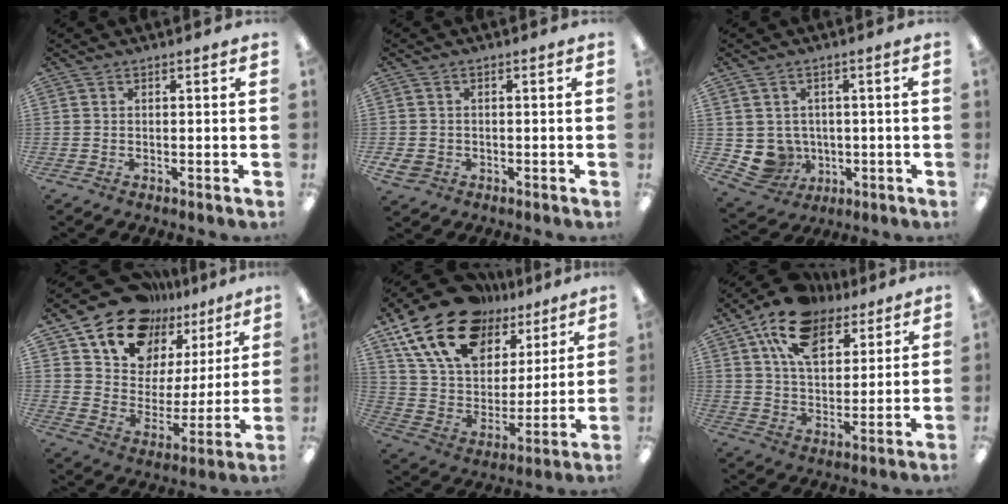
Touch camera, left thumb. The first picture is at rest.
{"total": 2.8, "force": [-1.0, 2.4, 1.0], "torque": [-0.030, 0.000, -0.022]}
{"total": 6.4, "force": [0.1, 6.3, 1.3], "torque": [-0.046, -0.008, 0.010]}
{"total": 16.2, "force": [13.2, 8.6, 3.8], "torque": [-0.094, -0.106, 0.241]}
{"total": 21.0, "force": [13.8, 11.9, 10.4], "torque": [-0.206, -0.071, 0.252]}
{"total": 16.0, "force": [10.3, 9.1, 8.2], "torque": [-0.153, -0.042, 0.190]}